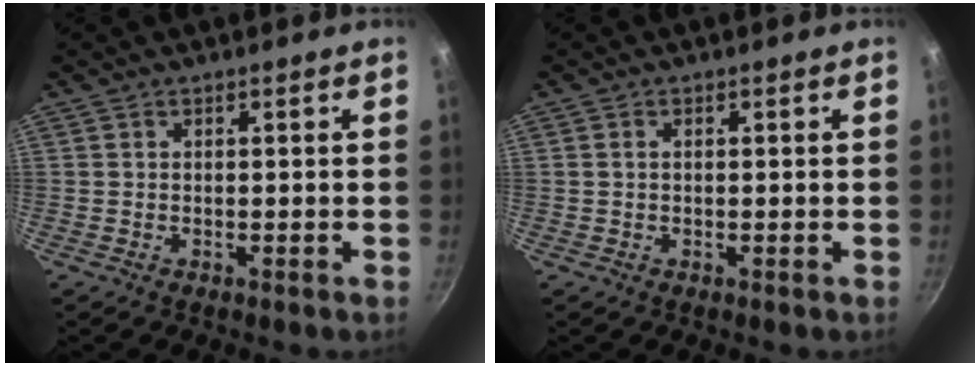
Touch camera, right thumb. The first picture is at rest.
{"total": 0.7, "force": [0.1, 0.4, 0.5], "torque": [-0.010, 0.003, 0.001]}